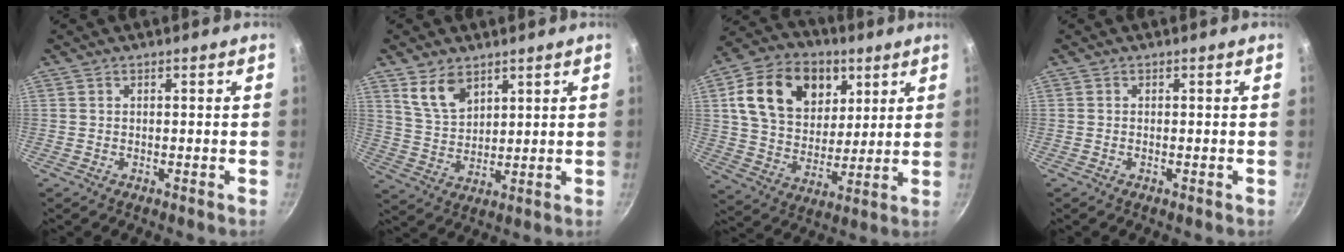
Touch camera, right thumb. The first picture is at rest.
{"total": 7.6, "force": [4.6, 4.3, 4.3], "torque": [-0.063, -0.025, 0.098]}
{"total": 19.4, "force": [7.1, 14.1, 11.4], "torque": [-0.174, -0.013, 0.118]}
{"total": 0.5, "force": [-0.2, 0.2, 0.5], "torque": [-0.007, 0.002, -0.004]}